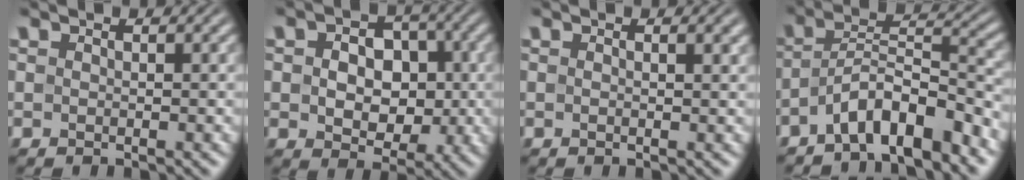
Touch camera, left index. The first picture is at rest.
{"total": 6.6, "force": [0.0, 5.0, 4.3], "torque": [-0.063, 0.002, -0.003]}
{"total": 1.4, "force": [0.4, 0.5, 1.3], "torque": [-0.016, 0.000, -0.002]}
{"total": 6.8, "force": [-4.7, 2.0, 4.5], "torque": [-0.075, 0.008, -0.087]}